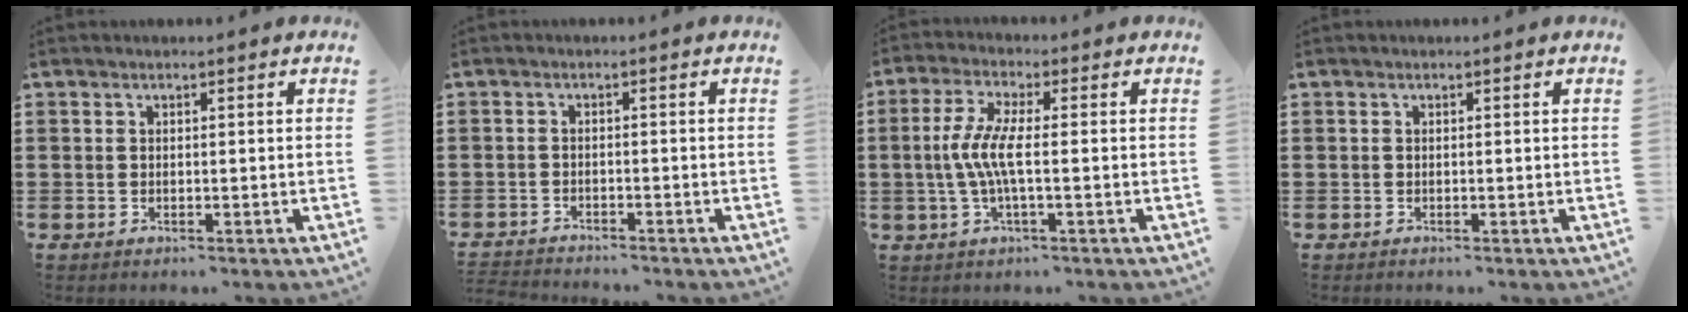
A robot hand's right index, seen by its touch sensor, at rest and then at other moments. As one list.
[{"total": 1.9, "force": [-1.9, 0.0, -0.3], "torque": [0.001, 0.000, -0.042]}, {"total": 6.0, "force": [-0.8, 1.0, 5.9], "torque": [-0.141, -0.013, -0.027]}, {"total": 0.0}]